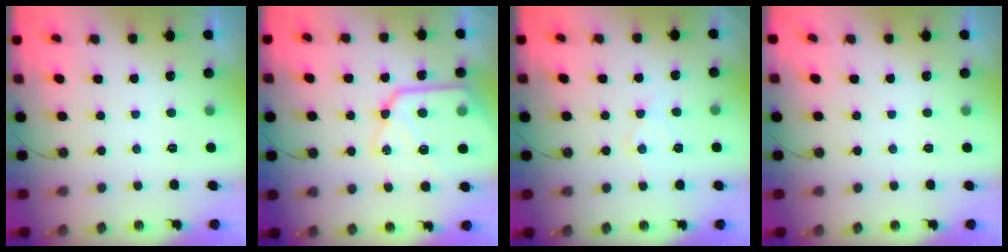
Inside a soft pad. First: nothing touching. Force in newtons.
{"total": 19.8, "press": 19.7, "slide": 1.9}
{"total": 7.3, "press": 7.3, "slide": 0.6}
{"total": 0.0}